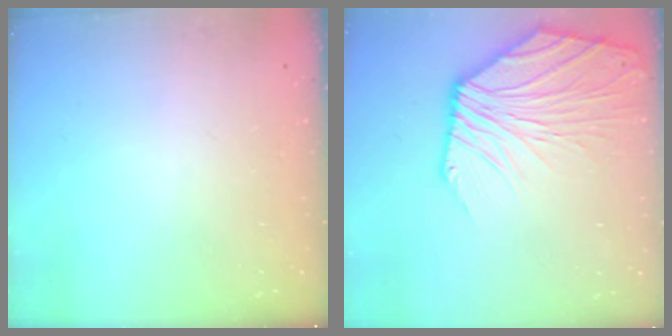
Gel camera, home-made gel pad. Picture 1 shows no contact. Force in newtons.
{"total": 7.3, "press": 7.1, "slide": 1.7}